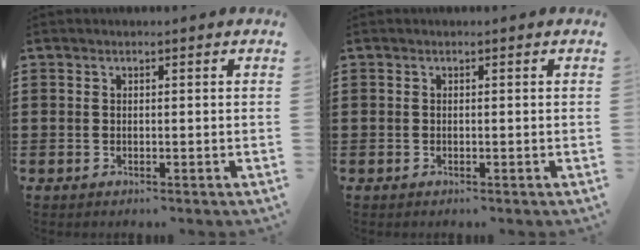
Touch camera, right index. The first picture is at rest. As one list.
[{"total": 0.0}]